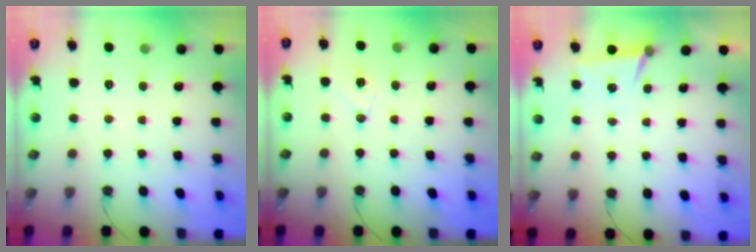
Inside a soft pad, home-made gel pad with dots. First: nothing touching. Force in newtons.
{"total": 6.5, "press": 6.4, "slide": 1.2}
{"total": 5.4, "press": 3.2, "slide": 4.4}